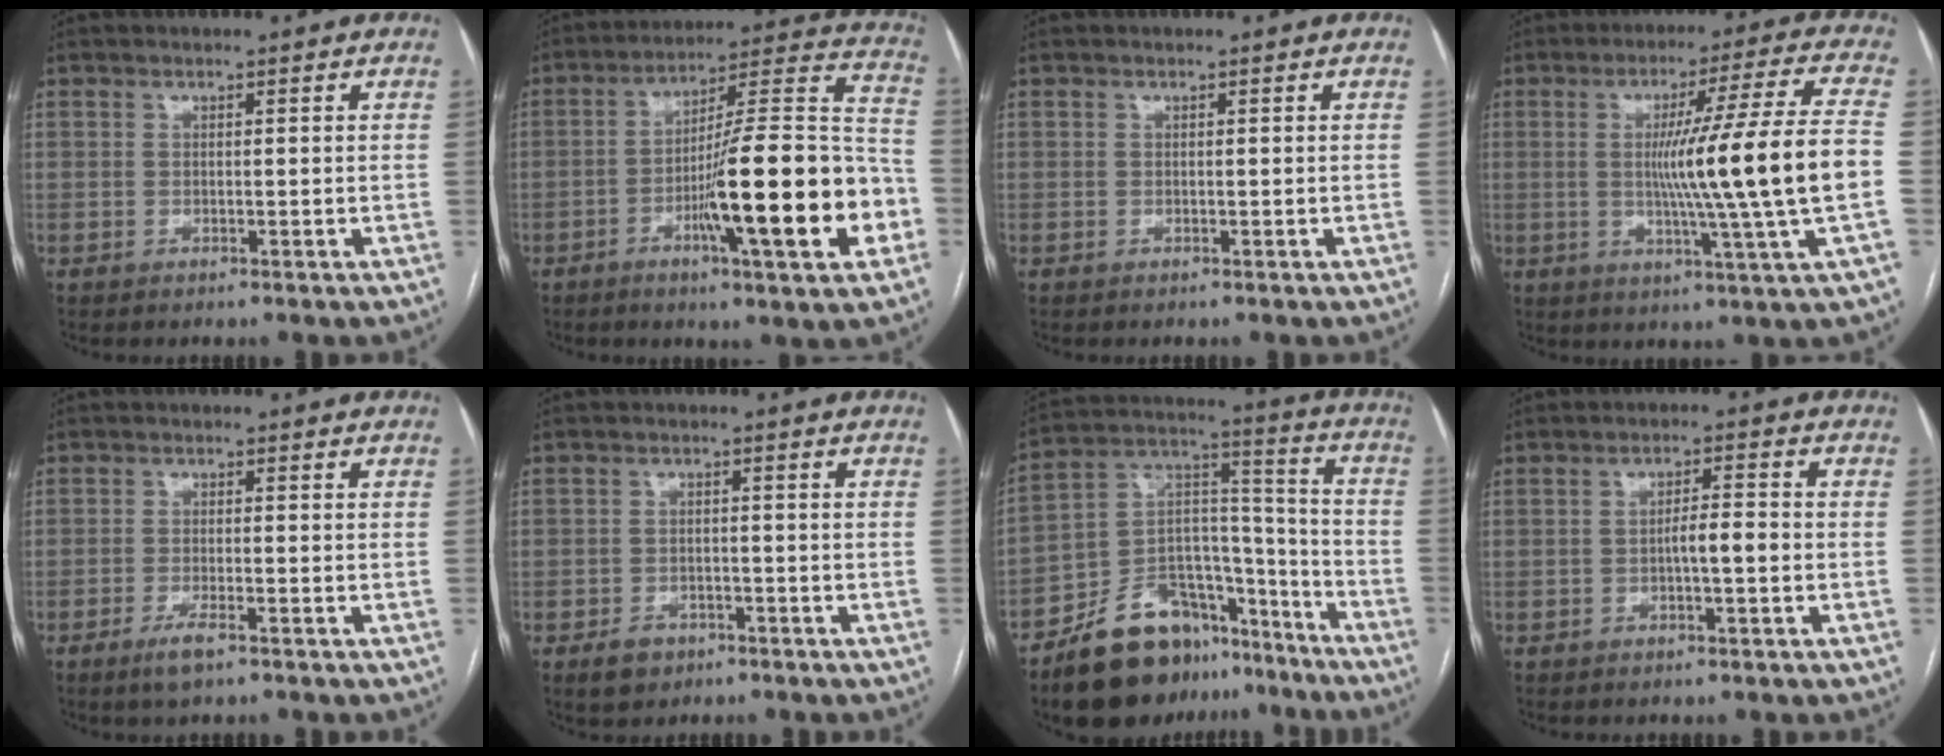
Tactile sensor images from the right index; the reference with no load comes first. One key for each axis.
{"total": 21.4, "fx": -6.6, "fy": 1.5, "fz": 20.3, "tx": -0.281, "ty": 0.005, "tz": -0.100}
{"total": 0.0}
{"total": 17.0, "fx": -1.0, "fy": -2.4, "fz": 16.8, "tx": -0.263, "ty": -0.007, "tz": -0.023}
{"total": 3.2, "fx": -2.1, "fy": 0.4, "fz": 2.4, "tx": -0.051, "ty": -0.005, "tz": -0.039}
{"total": 3.6, "fx": -2.2, "fy": 2.6, "fz": 1.2, "tx": -0.016, "ty": 0.006, "tz": -0.028}
{"total": 19.8, "fx": -14.6, "fy": 9.9, "fz": 8.9, "tx": -0.147, "ty": 0.059, "tz": -0.240}
{"total": 3.6, "fx": -0.8, "fy": 0.5, "fz": 3.4, "tx": -0.053, "ty": 0.006, "tz": -0.014}